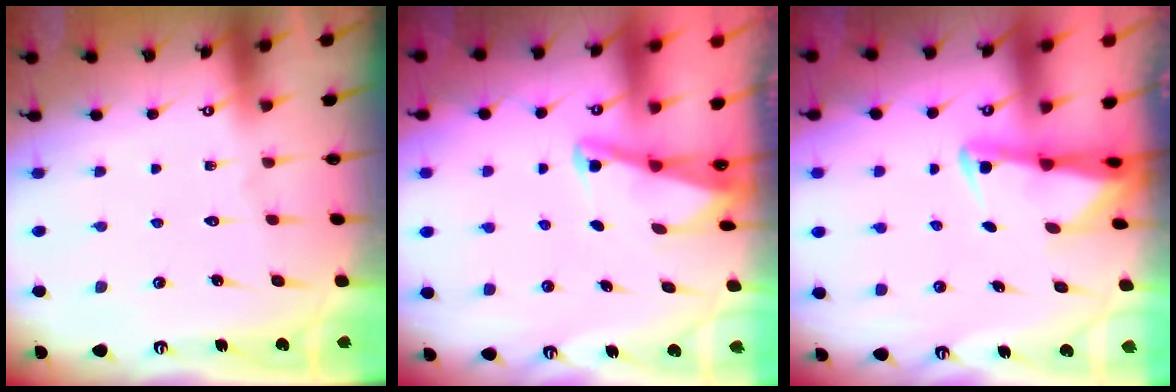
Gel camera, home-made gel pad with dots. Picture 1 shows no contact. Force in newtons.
{"total": 2.0, "press": 2.0, "slide": 0.4}
{"total": 2.4, "press": 2.3, "slide": 0.4}